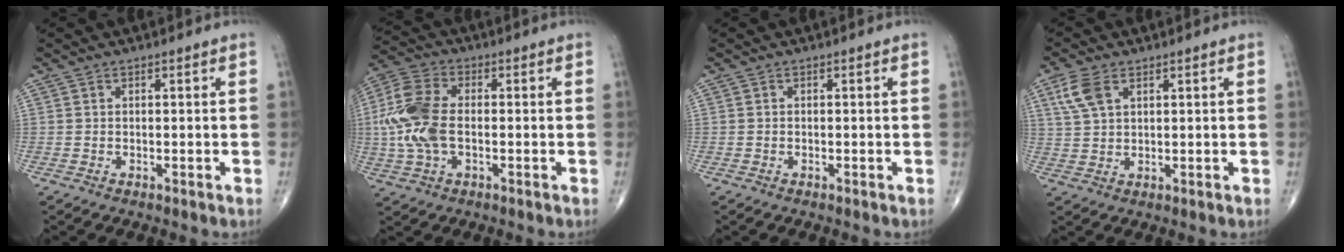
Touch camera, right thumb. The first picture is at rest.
{"total": 12.4, "force": [-0.7, 7.2, 10.1], "torque": [-0.236, 0.016, -0.018]}
{"total": 0.0}
{"total": 5.7, "force": [2.6, 3.3, 3.9], "torque": [-0.087, 0.002, 0.058]}